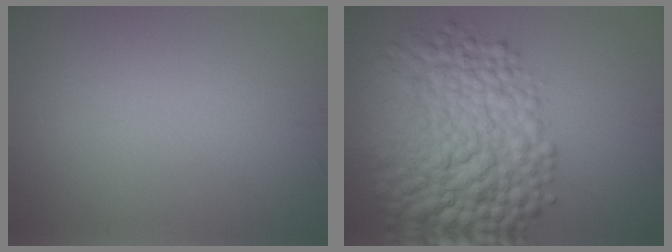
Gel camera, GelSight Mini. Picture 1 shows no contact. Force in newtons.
{"total": 11.7, "press": 11.7, "slide": 0.2}